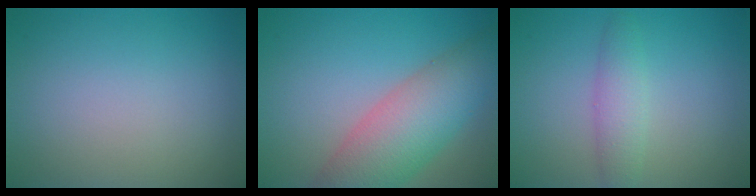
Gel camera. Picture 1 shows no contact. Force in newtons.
{"total": 7.7, "press": 7.7, "slide": 0.4}
{"total": 2.5, "press": 2.5, "slide": 0.1}